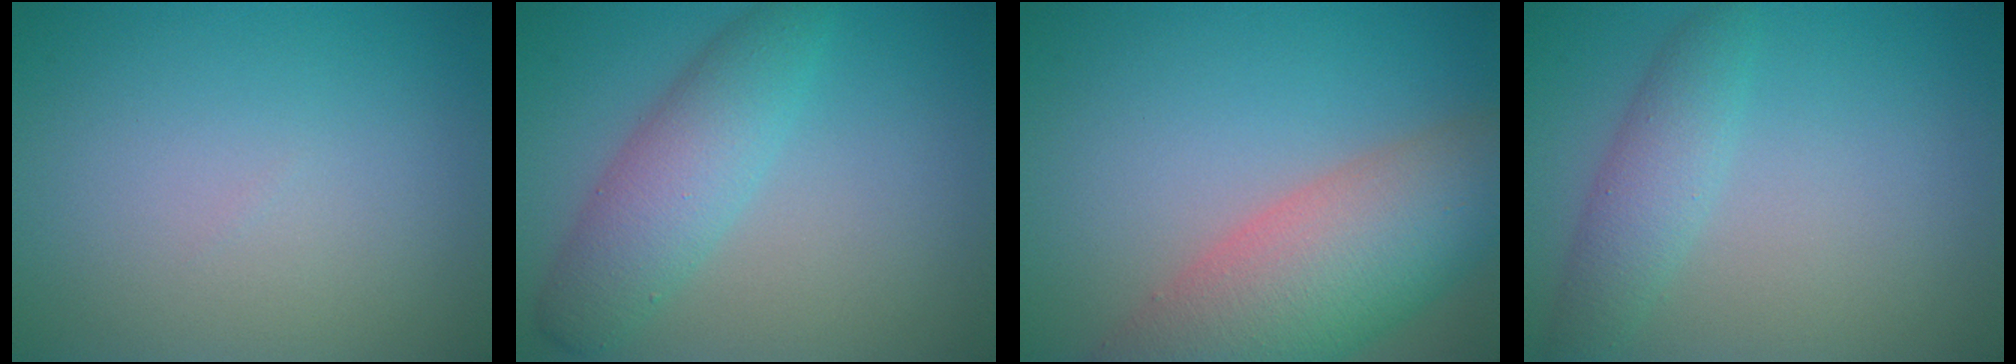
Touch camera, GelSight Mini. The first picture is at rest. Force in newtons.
{"total": 4.6, "press": 4.6, "slide": 0.1}
{"total": 10.0, "press": 10.0, "slide": 0.7}
{"total": 2.9, "press": 2.9, "slide": 0.2}